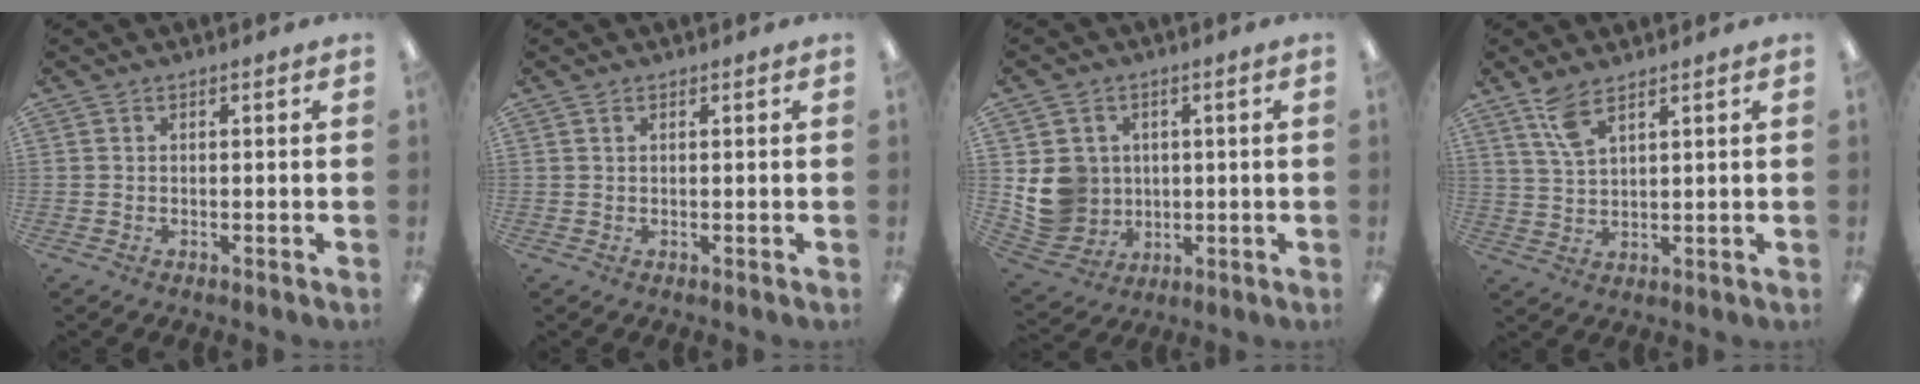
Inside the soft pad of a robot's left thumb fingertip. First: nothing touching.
{"total": 0.7, "force": [0.4, 0.3, 0.4], "torque": [-0.009, 0.003, 0.007]}
{"total": 9.3, "force": [1.0, 8.9, 2.2], "torque": [-0.064, 0.002, 0.033]}
{"total": 6.3, "force": [4.5, 2.2, 3.8], "torque": [-0.087, -0.009, 0.083]}